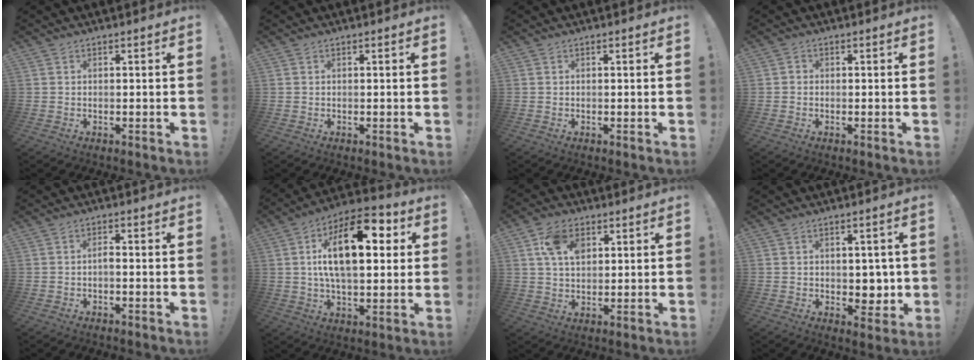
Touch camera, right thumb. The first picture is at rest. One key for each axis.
{"total": 0.0}
{"total": 0.0}
{"total": 1.0, "fx": -0.6, "fy": 0.7, "fz": 0.4, "tx": -0.006, "ty": 0.003, "tz": -0.011}
{"total": 1.6, "fx": -0.8, "fy": 0.2, "fz": 1.4, "tx": -0.026, "ty": 0.002, "tz": -0.016}
{"total": 20.9, "fx": 5.6, "fy": 10.0, "fz": 17.5, "tx": -0.287, "ty": -0.007, "tz": 0.081}
{"total": 10.0, "fx": 4.1, "fy": 6.6, "fz": 6.3, "tx": -0.114, "ty": 0.001, "tz": 0.078}
{"total": 5.2, "fx": 0.5, "fy": 4.3, "fz": 2.8, "tx": -0.023, "ty": -0.002, "tz": 0.011}